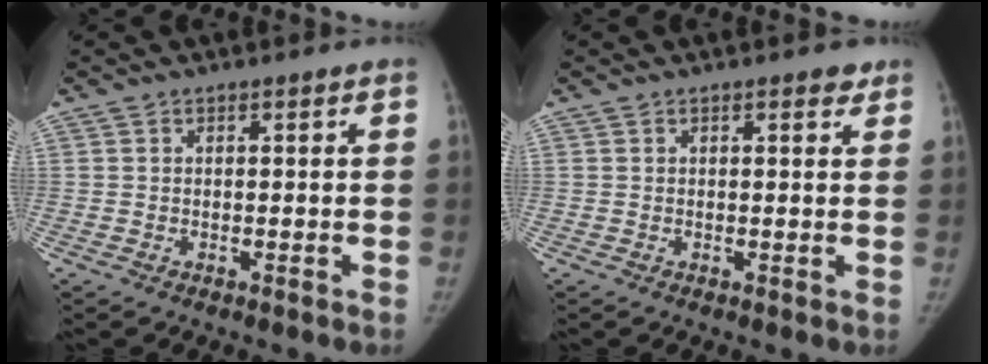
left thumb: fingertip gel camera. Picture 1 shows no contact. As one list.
[{"total": 1.9, "force": [1.2, 0.8, 1.2], "torque": [-0.006, -0.004, 0.013]}]